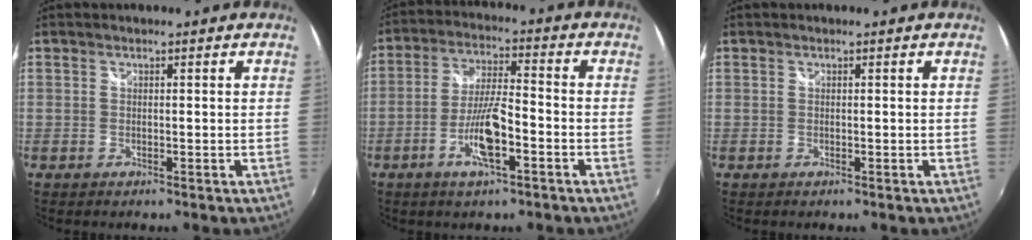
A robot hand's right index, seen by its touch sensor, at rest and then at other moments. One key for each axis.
{"total": 9.2, "fx": -4.0, "fy": 1.9, "fz": 8.1, "tx": -0.163, "ty": -0.001, "tz": -0.074}
{"total": 0.0}